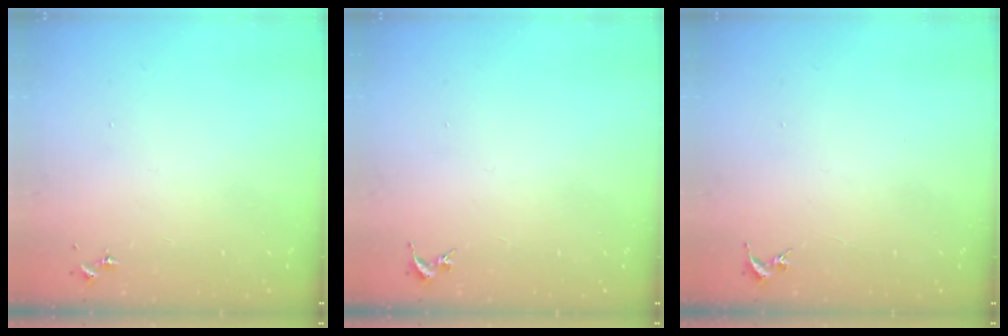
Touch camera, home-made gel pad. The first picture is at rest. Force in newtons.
{"total": 0.0}
{"total": 0.0}